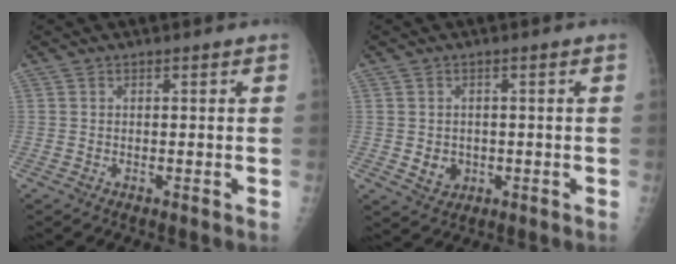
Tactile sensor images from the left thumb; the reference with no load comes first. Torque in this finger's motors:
{"motor_torque": [-0.14, 0.17, 0.23, 0.06, 0.02]}